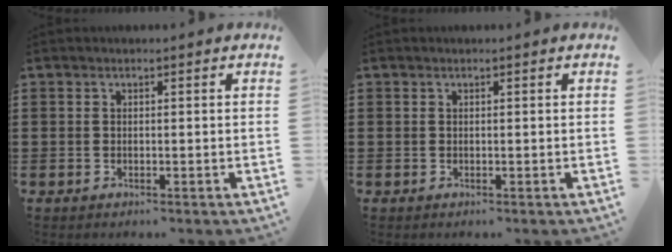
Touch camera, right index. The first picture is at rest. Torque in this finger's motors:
{"motor_torque": [0.21, -0.05, 0.03, 0.01]}